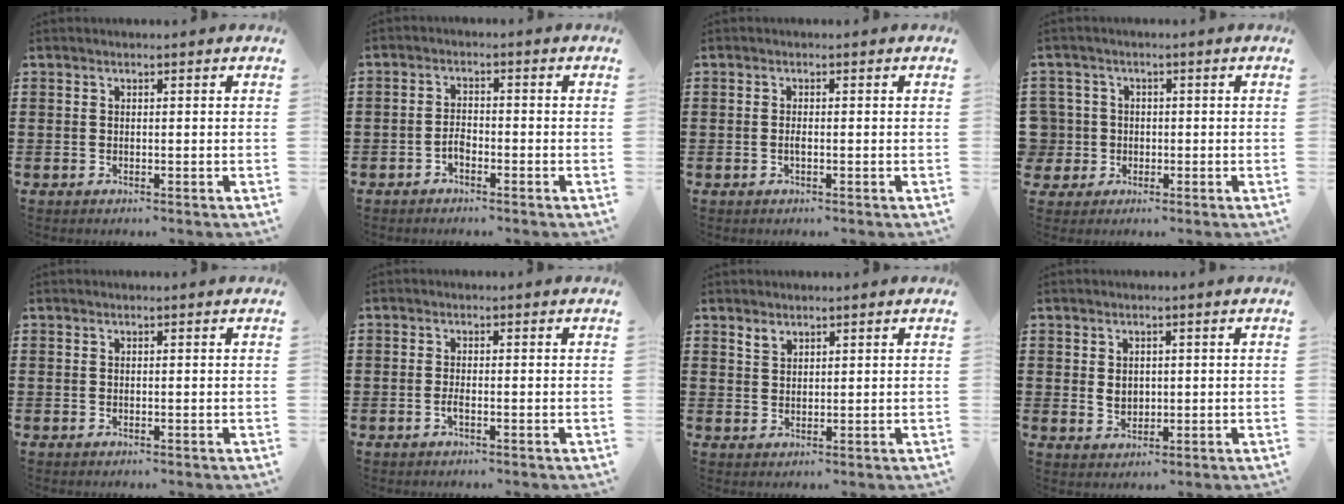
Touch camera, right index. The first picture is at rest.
{"total": 2.1, "force": [-1.3, 1.1, 1.1], "torque": [-0.026, 0.003, -0.027]}
{"total": 1.0, "force": [-0.3, 0.1, 1.0], "torque": [-0.020, -0.005, -0.005]}
{"total": 3.9, "force": [-0.5, 3.9, 0.5], "torque": [-0.043, 0.006, -0.016]}
{"total": 0.0}
{"total": 1.2, "force": [-0.6, 0.2, 1.0], "torque": [-0.022, -0.006, -0.009]}
{"total": 1.6, "force": [1.4, 0.7, 0.3], "torque": [-0.009, 0.000, 0.028]}
{"total": 2.5, "force": [0.3, 2.0, 1.4], "torque": [-0.025, 0.005, 0.003]}